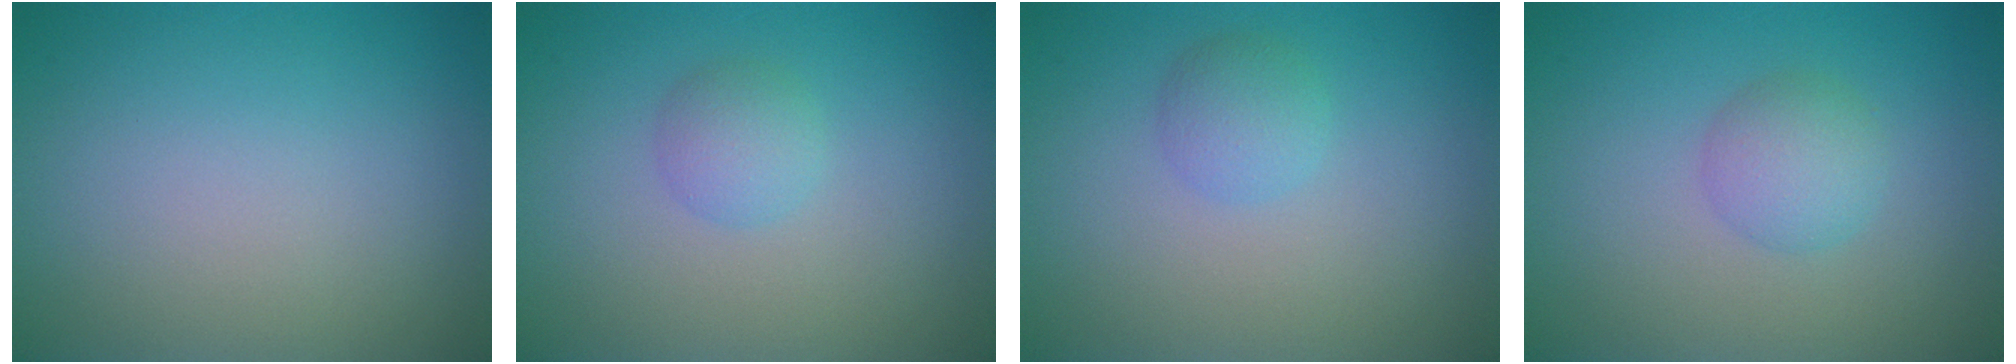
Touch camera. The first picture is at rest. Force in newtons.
{"total": 1.8, "press": 1.8, "slide": 0.2}
{"total": 1.9, "press": 1.9, "slide": 0.0}
{"total": 2.5, "press": 2.5, "slide": 0.1}